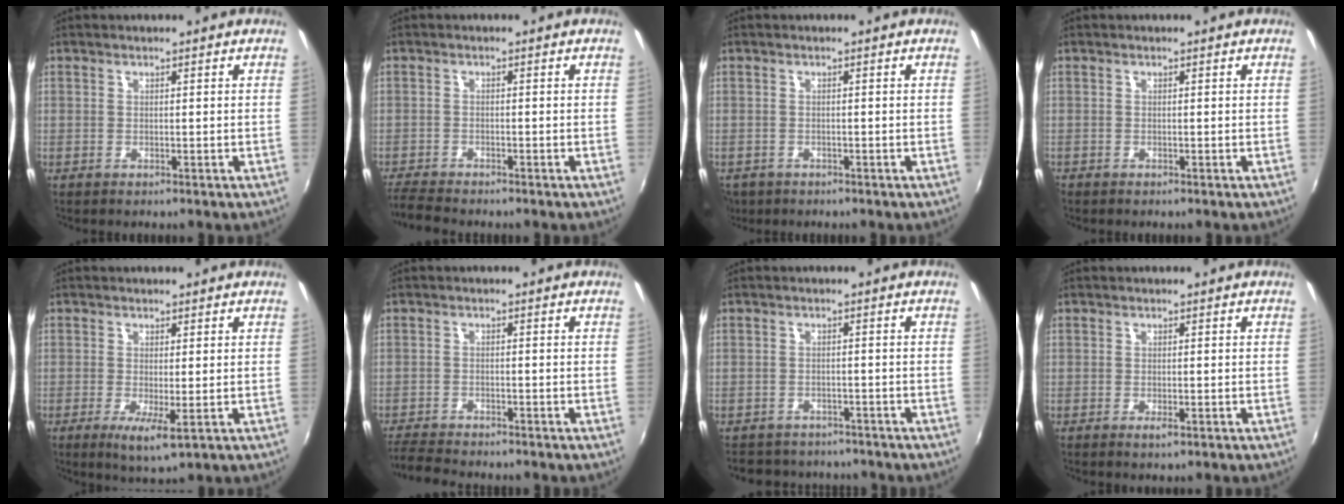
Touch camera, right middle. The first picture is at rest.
{"total": 4.5, "force": [-4.2, 0.1, 1.5], "torque": [-0.046, -0.022, -0.082]}
{"total": 4.6, "force": [-2.7, 3.3, 1.9], "torque": [-0.050, -0.012, -0.043]}
{"total": 0.0}
{"total": 4.5, "force": [-0.9, 0.4, 4.4], "torque": [-0.083, -0.019, -0.015]}
{"total": 5.8, "force": [-5.5, 0.5, 1.8], "torque": [-0.057, -0.022, -0.100]}
{"total": 8.0, "force": [-7.0, 3.3, 2.1], "torque": [-0.052, -0.006, -0.100]}
{"total": 1.2, "force": [-0.4, 0.1, 1.1], "torque": [-0.021, -0.005, -0.008]}